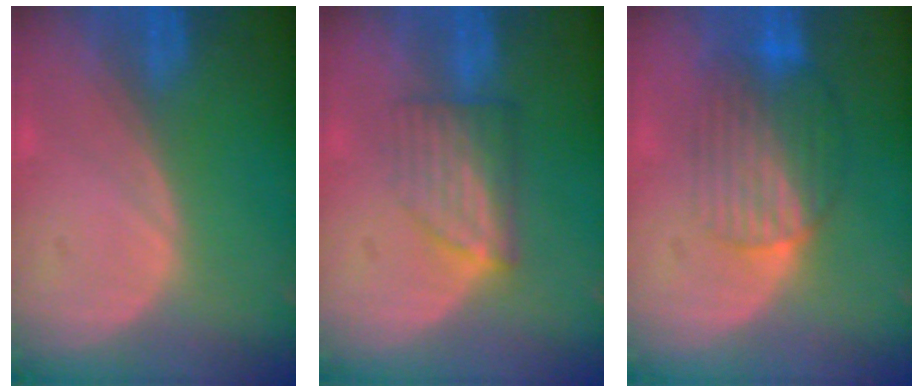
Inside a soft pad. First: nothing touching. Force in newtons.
{"total": 6.1, "press": 5.5, "slide": 2.7}
{"total": 7.1, "press": 7.0, "slide": 1.5}